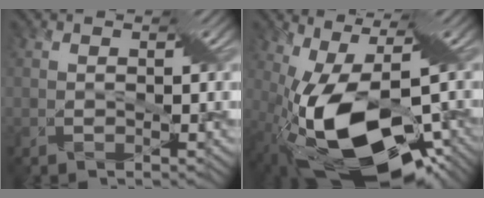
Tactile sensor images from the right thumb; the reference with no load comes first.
{"total": 17.0, "force": [-4.9, 7.4, 14.6], "torque": [-0.271, -0.034, -0.062]}